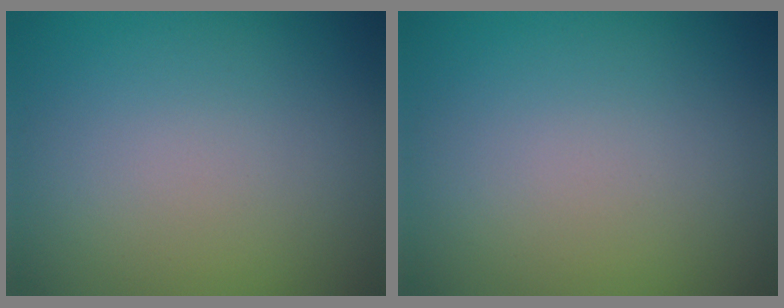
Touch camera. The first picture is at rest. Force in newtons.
{"total": 0.0}